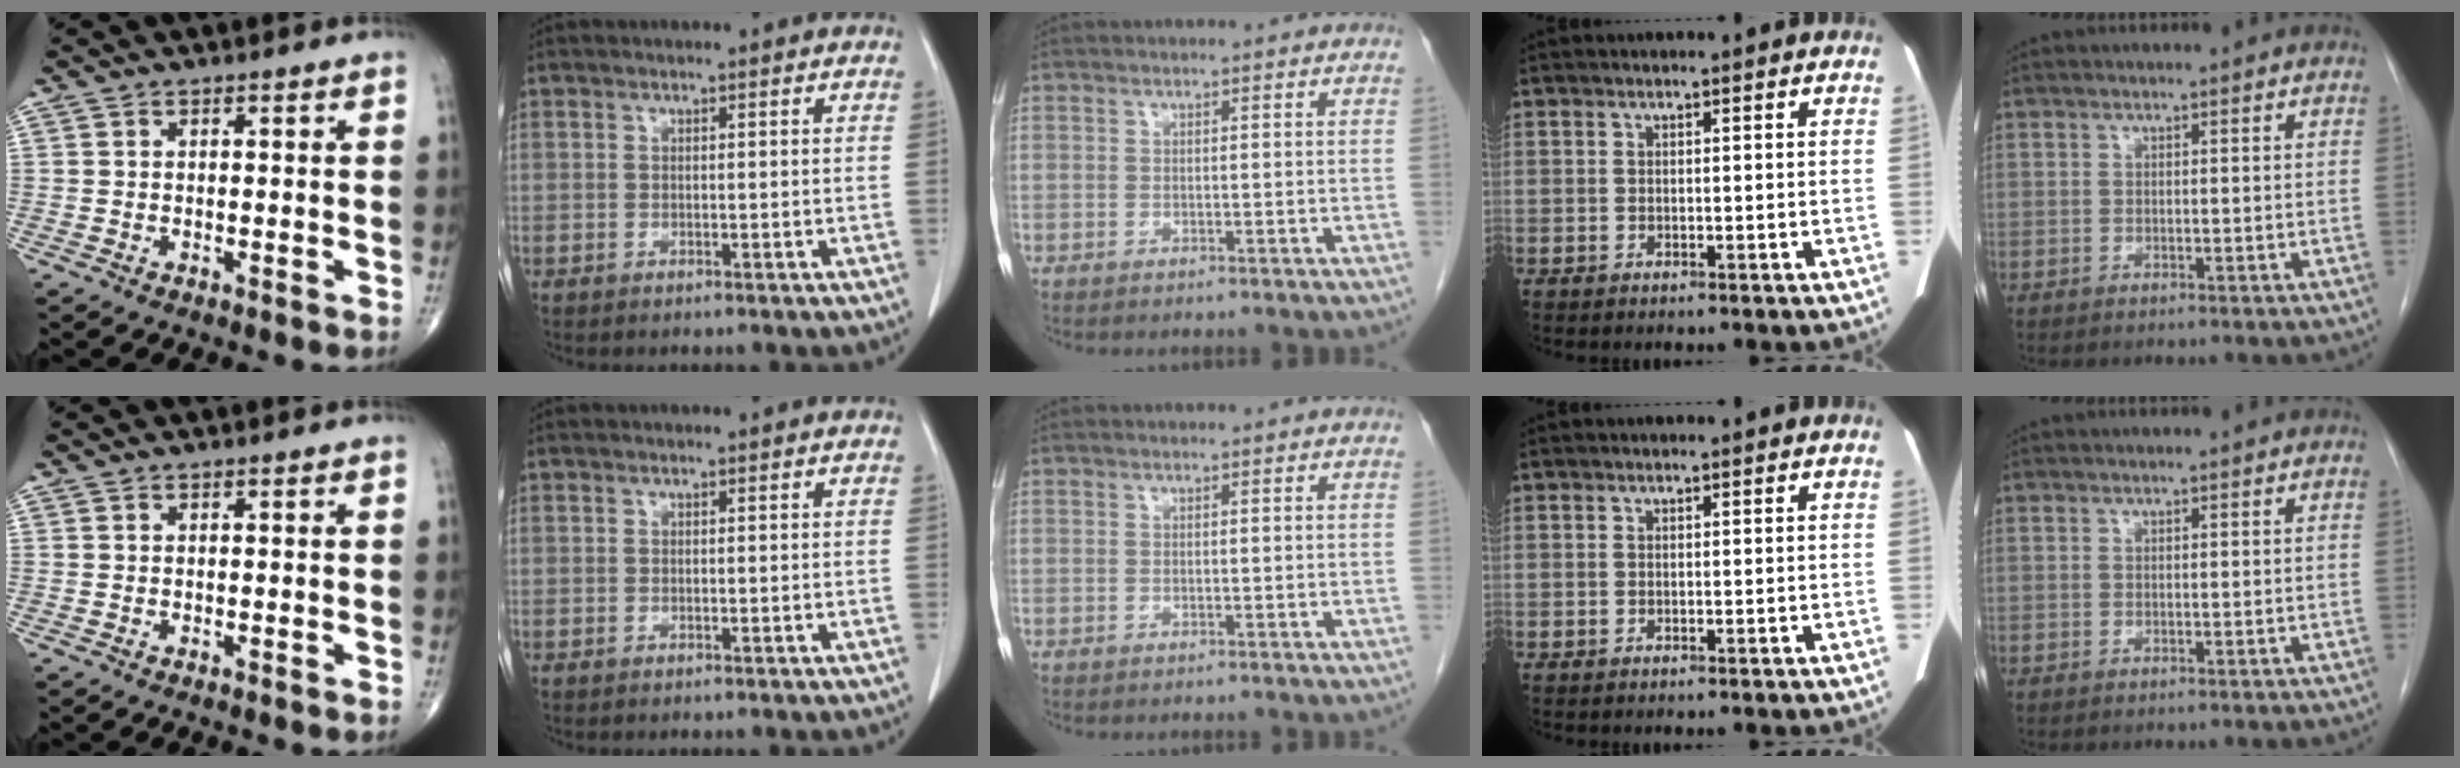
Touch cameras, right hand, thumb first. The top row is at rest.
{}